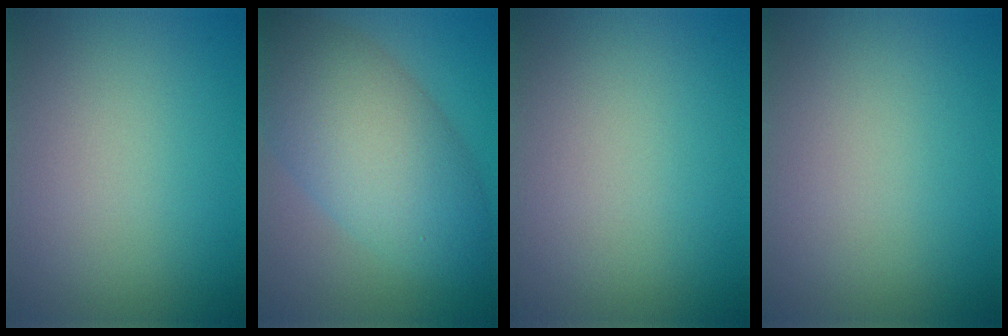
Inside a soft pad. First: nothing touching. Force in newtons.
{"total": 9.1, "press": 9.1, "slide": 0.0}
{"total": 0.0}
{"total": 0.0}